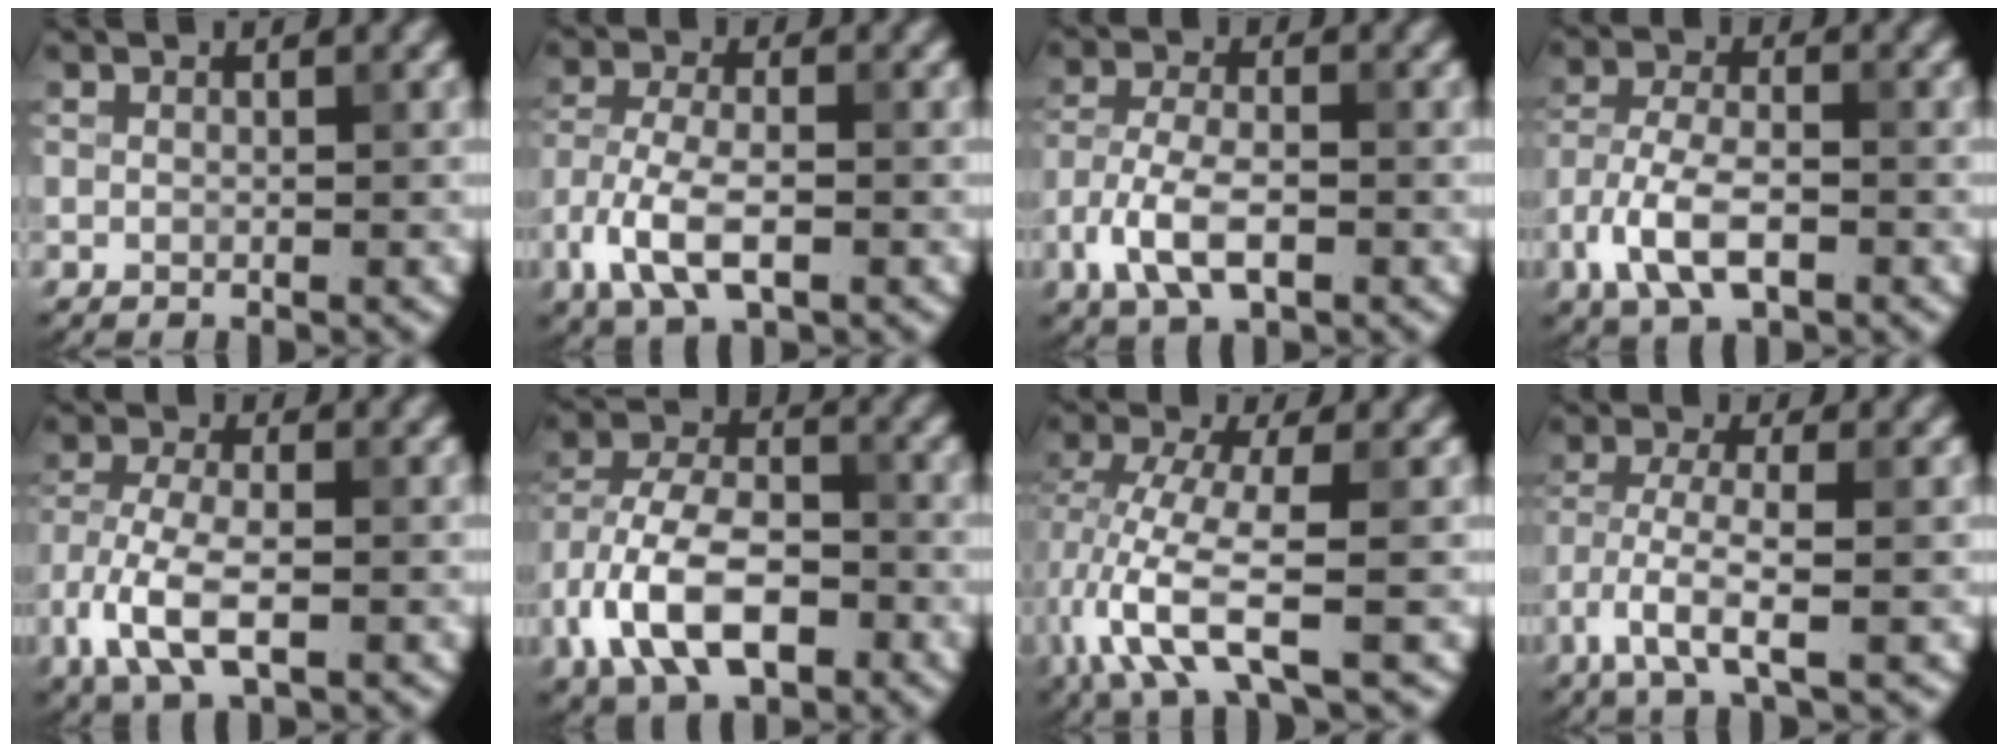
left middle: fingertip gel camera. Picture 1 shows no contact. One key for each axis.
{"total": 6.0, "fx": -2.8, "fy": 2.8, "fz": 4.5, "tx": -0.096, "ty": -0.004, "tz": -0.059}
{"total": 5.4, "fx": -2.5, "fy": 2.6, "fz": 4.1, "tx": -0.084, "ty": -0.002, "tz": -0.053}
{"total": 6.0, "fx": -2.9, "fy": 2.9, "fz": 4.3, "tx": -0.088, "ty": -0.003, "tz": -0.062}
{"total": 6.5, "fx": -2.9, "fy": 3.0, "fz": 5.0, "tx": -0.107, "ty": -0.004, "tz": -0.063}
{"total": 9.9, "fx": -4.2, "fy": 5.6, "fz": 7.0, "tx": -0.143, "ty": 0.004, "tz": -0.087}
{"total": 6.7, "fx": -2.3, "fy": 2.0, "fz": 6.0, "tx": -0.141, "ty": -0.004, "tz": -0.049}
{"total": 4.6, "fx": -2.3, "fy": 1.1, "fz": 3.8, "tx": -0.079, "ty": -0.001, "tz": -0.050}